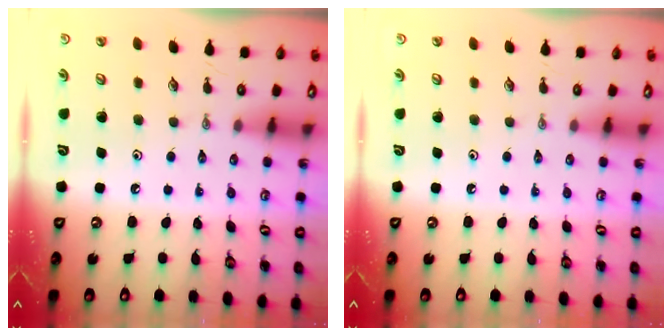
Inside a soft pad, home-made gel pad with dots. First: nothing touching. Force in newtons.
{"total": 0.0}